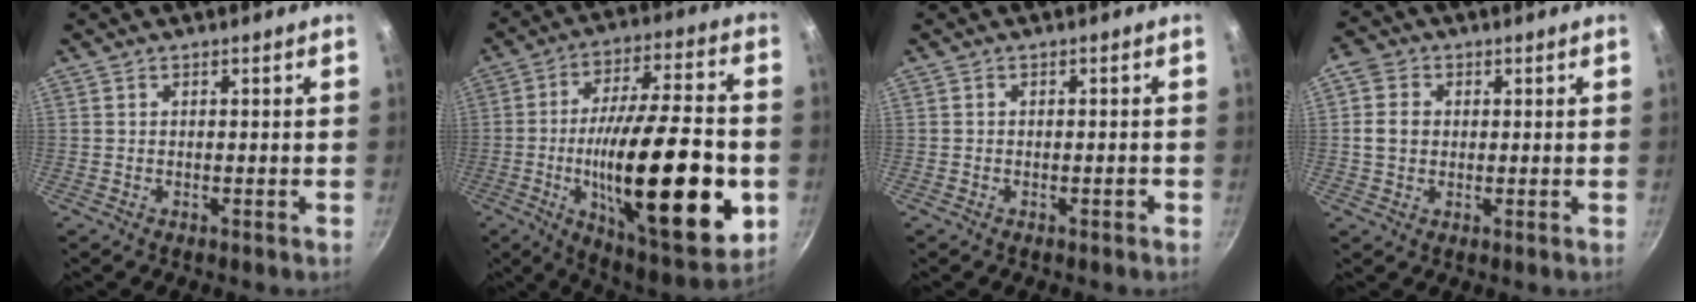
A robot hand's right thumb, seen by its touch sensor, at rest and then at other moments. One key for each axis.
{"total": 31.5, "fx": -6.0, "fy": 10.4, "fz": 29.1, "tx": -0.437, "ty": 0.008, "tz": -0.086}
{"total": 0.8, "fx": -0.5, "fy": 0.4, "fz": 0.5, "tx": -0.005, "ty": 0.009, "tz": -0.005}
{"total": 5.3, "fx": 0.4, "fy": 4.5, "fz": 2.8, "tx": -0.034, "ty": 0.004, "tz": -0.002}